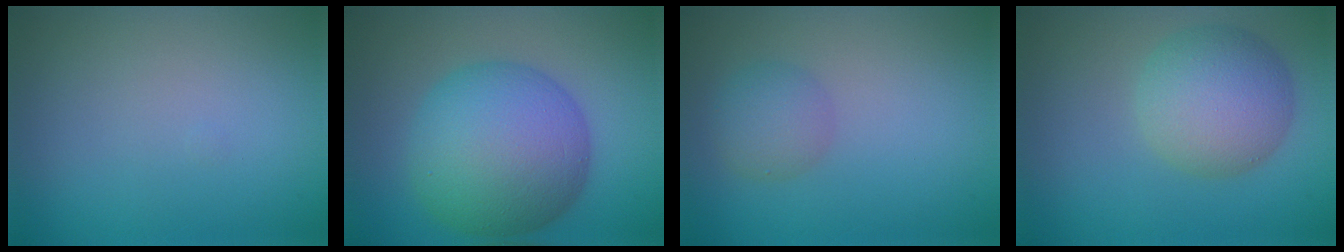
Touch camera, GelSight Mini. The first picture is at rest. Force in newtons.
{"total": 11.5, "press": 11.5, "slide": 0.1}
{"total": 2.4, "press": 2.4, "slide": 0.0}
{"total": 6.2, "press": 6.2, "slide": 0.0}